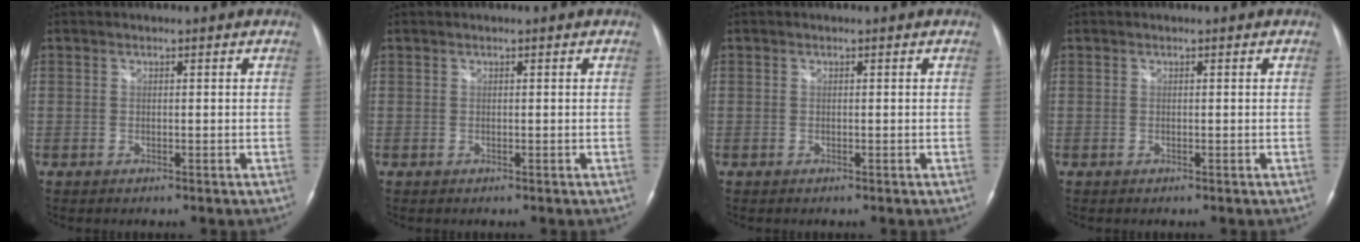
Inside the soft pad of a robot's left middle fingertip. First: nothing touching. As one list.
[{"total": 0.0}, {"total": 0.0}, {"total": 0.0}]